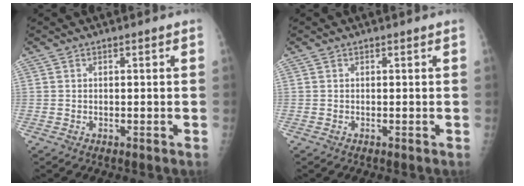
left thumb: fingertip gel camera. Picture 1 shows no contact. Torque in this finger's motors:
{"motor_torque": [0.28, 0.30, 0.00, -0.08, 0.00]}